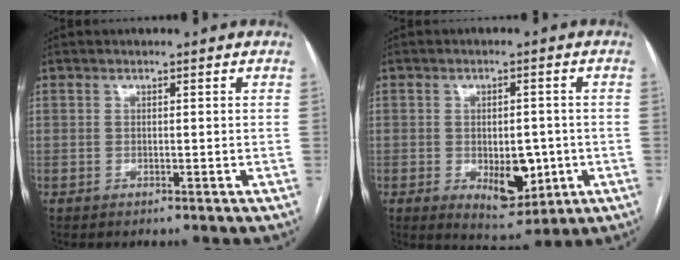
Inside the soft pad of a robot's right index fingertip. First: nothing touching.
{"total": 7.7, "force": [-1.8, 4.0, 6.3], "torque": [-0.090, -0.003, -0.012]}